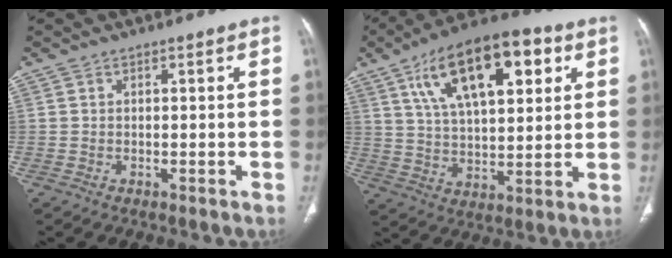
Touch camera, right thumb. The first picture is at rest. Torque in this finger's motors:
{"motor_torque": [0.67, 2.28, 0.97, 0.10, 0.36]}